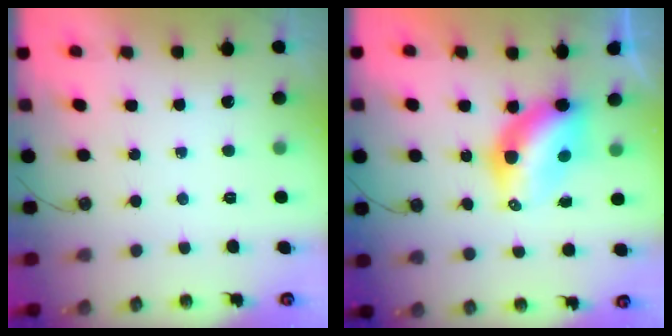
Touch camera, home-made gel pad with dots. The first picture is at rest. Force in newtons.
{"total": 8.6, "press": 8.6, "slide": 0.8}